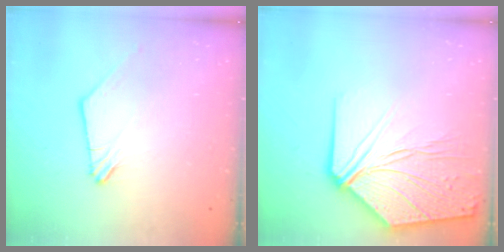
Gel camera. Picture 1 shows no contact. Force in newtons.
{"total": 16.6, "press": 16.4, "slide": 2.8}